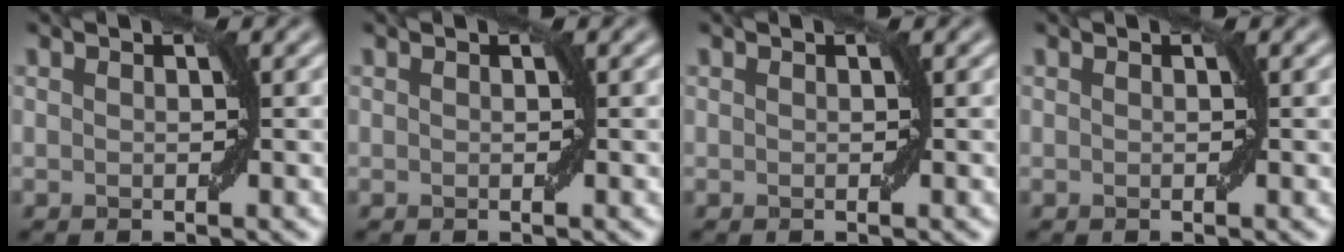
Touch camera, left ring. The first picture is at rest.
{"total": 0.0}
{"total": 0.0}
{"total": 0.0}